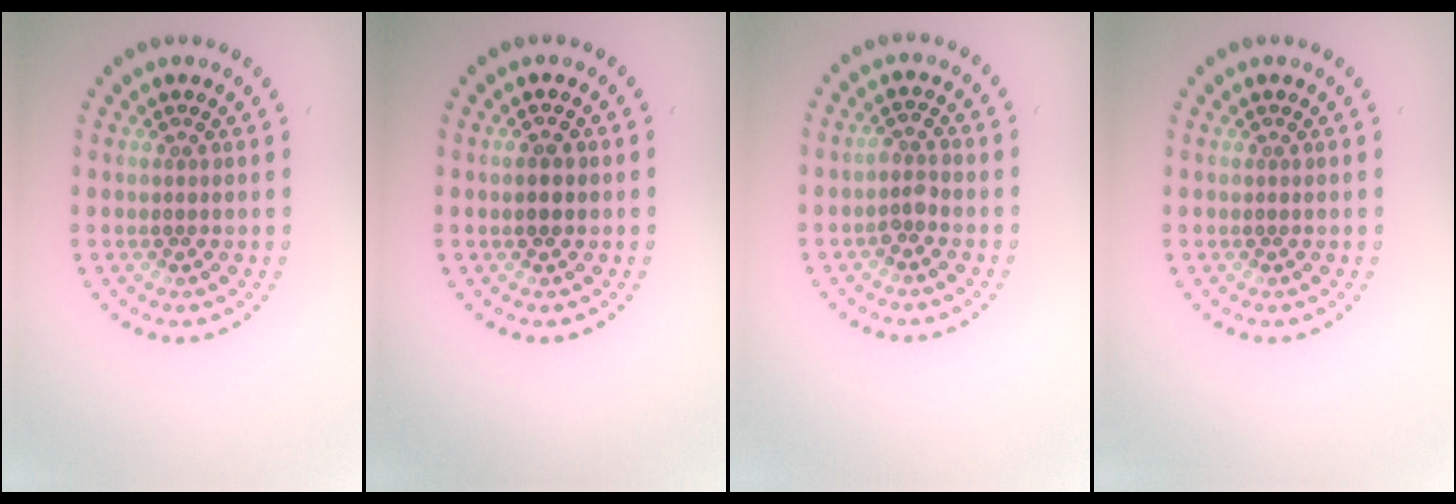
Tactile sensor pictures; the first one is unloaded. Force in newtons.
{"total": 2.2, "press": 2.2, "slide": 0.2}
{"total": 1.5, "press": 1.3, "slide": 0.7}
{"total": 0.0}